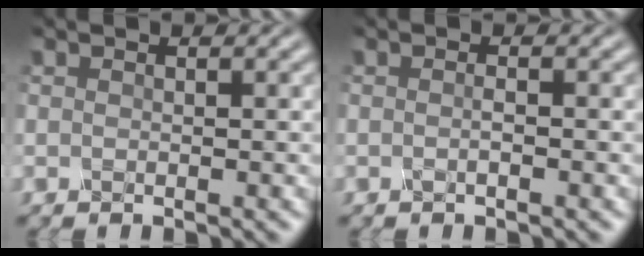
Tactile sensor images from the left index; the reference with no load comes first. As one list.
[{"total": 0.6, "force": [-0.2, 0.1, 0.6], "torque": [-0.006, 0.006, -0.007]}]